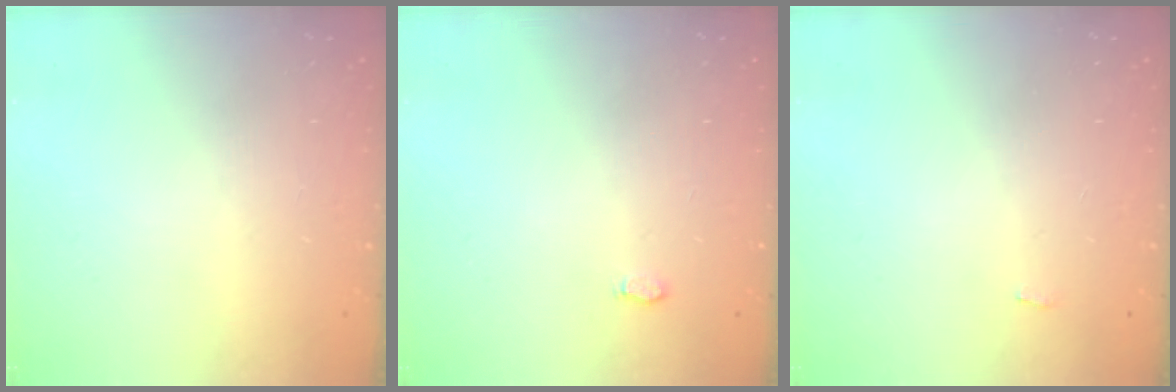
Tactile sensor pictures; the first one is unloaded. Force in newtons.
{"total": 2.6, "press": 2.5, "slide": 0.4}
{"total": 2.3, "press": 2.3, "slide": 0.3}